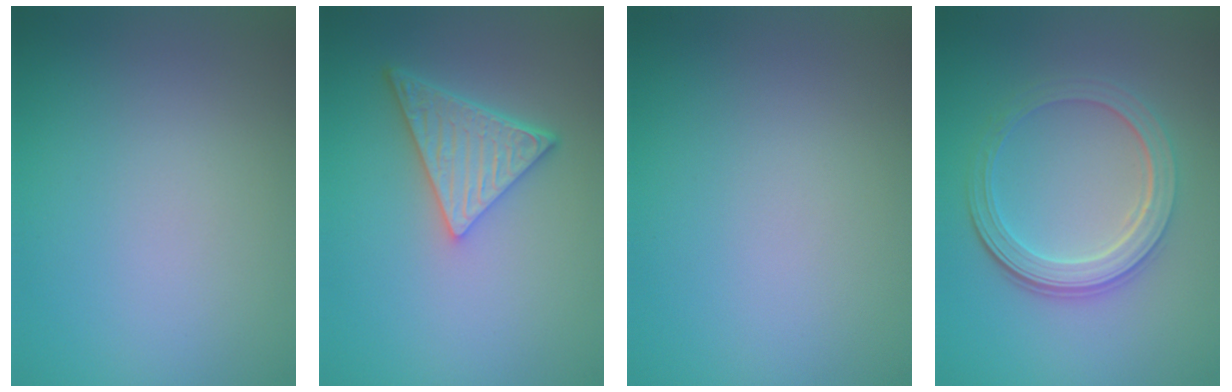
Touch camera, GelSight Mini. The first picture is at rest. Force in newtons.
{"total": 5.0, "press": 3.7, "slide": 3.3}
{"total": 0.0}
{"total": 4.7, "press": 3.6, "slide": 3.1}